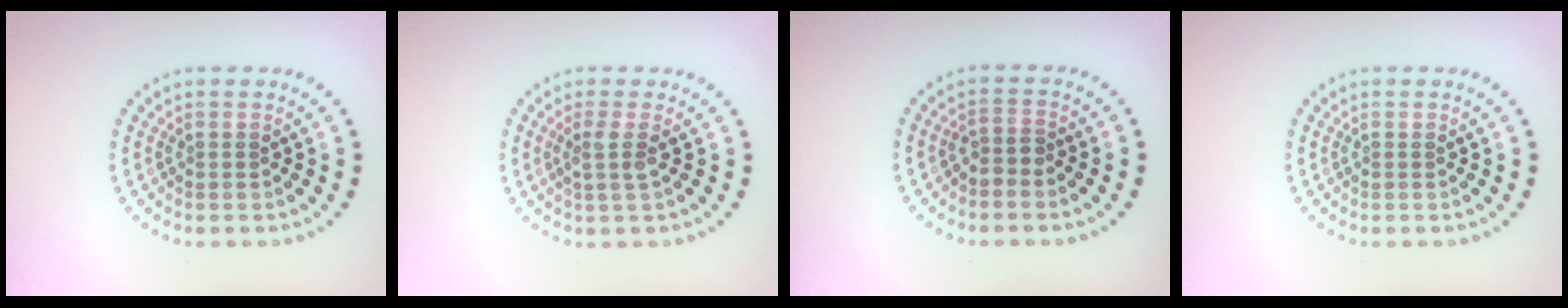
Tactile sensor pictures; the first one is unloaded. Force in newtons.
{"total": 1.8, "press": 1.3, "slide": 1.2}
{"total": 1.6, "press": 1.2, "slide": 1.1}
{"total": 0.0}